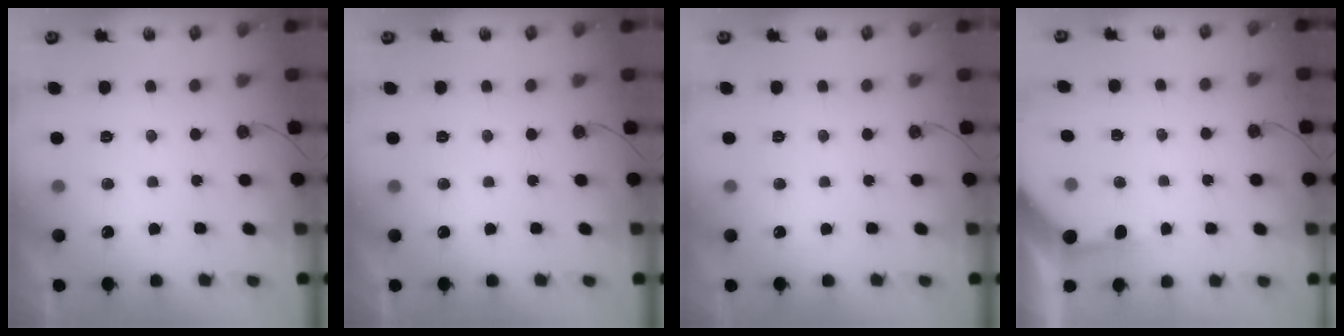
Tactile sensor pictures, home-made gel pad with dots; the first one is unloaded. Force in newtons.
{"total": 0.0}
{"total": 0.0}
{"total": 3.7, "press": 3.7, "slide": 0.4}